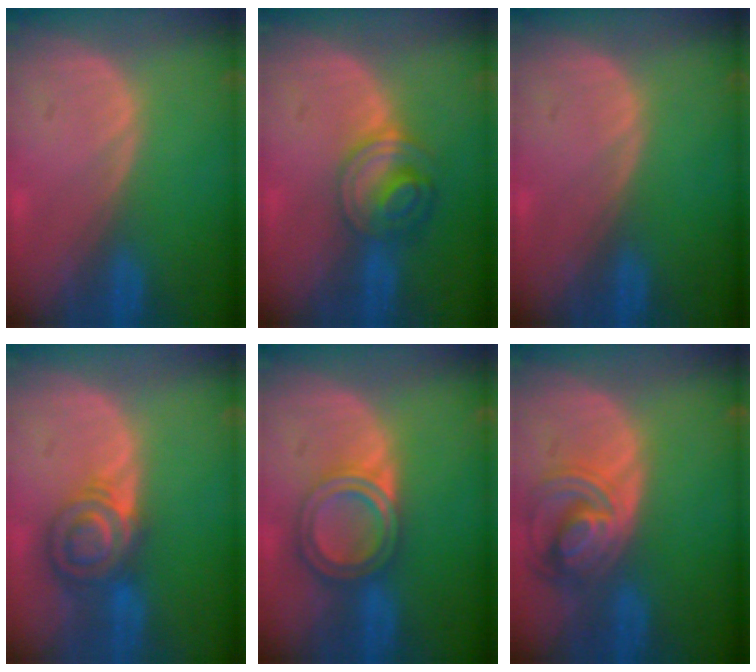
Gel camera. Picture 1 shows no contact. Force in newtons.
{"total": 6.2, "press": 5.4, "slide": 3.0}
{"total": 0.0}
{"total": 6.9, "press": 6.4, "slide": 2.5}
{"total": 6.6, "press": 5.9, "slide": 3.0}
{"total": 8.1, "press": 7.0, "slide": 4.1}